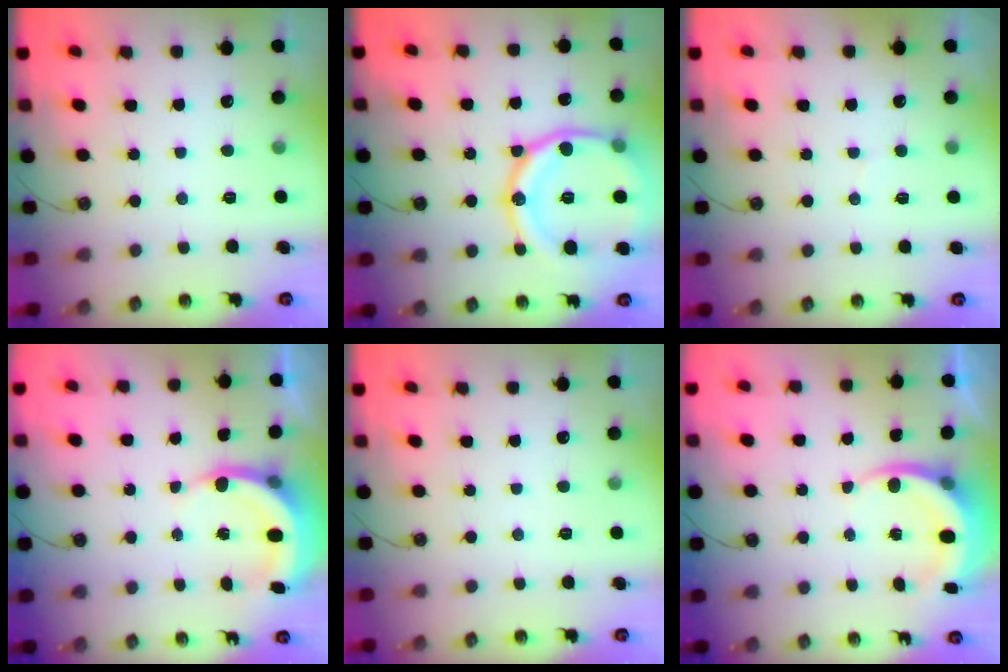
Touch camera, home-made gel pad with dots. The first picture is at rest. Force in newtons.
{"total": 21.5, "press": 21.4, "slide": 2.0}
{"total": 4.1, "press": 4.0, "slide": 1.0}
{"total": 5.9, "press": 5.8, "slide": 0.7}
{"total": 0.0}
{"total": 6.8, "press": 6.7, "slide": 1.3}